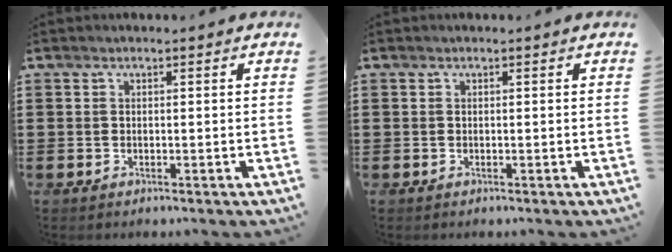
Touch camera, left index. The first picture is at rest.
{"total": 0.0}